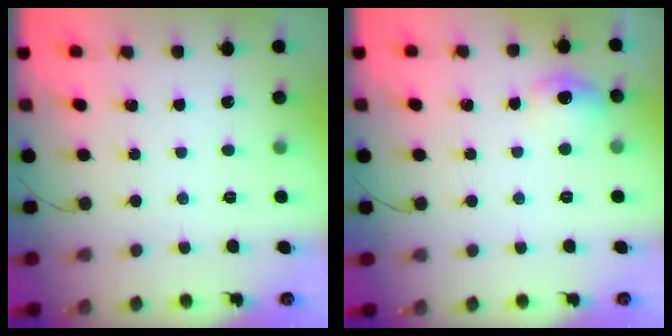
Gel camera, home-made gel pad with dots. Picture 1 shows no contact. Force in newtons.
{"total": 6.4, "press": 6.1, "slide": 1.9}